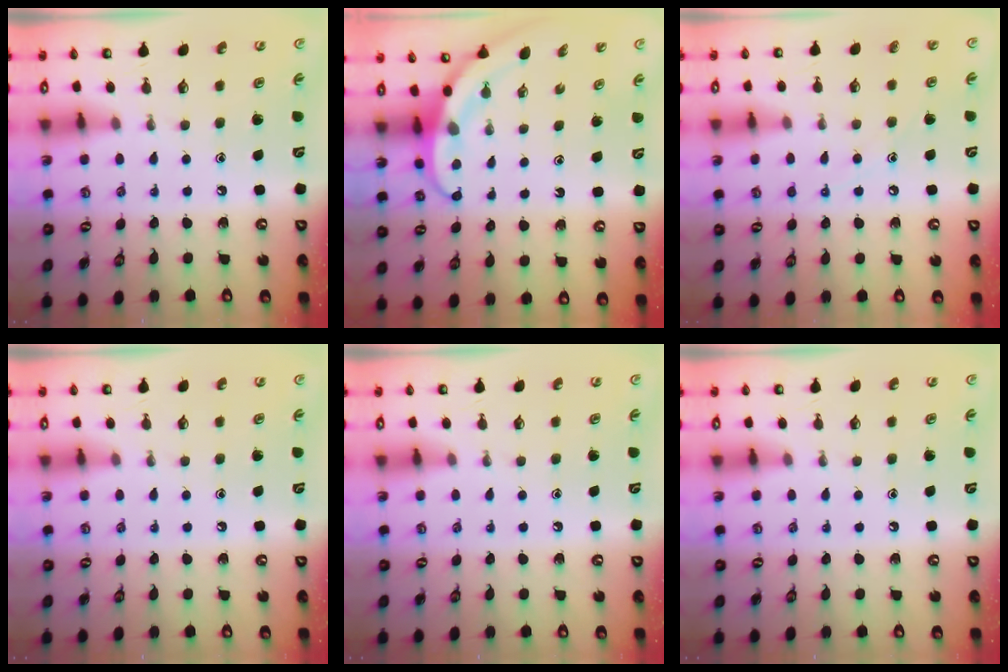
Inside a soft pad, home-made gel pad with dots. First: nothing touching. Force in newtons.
{"total": 3.7, "press": 3.7, "slide": 0.4}
{"total": 6.6, "press": 6.6, "slide": 0.5}
{"total": 0.0}
{"total": 0.0}
{"total": 0.0}